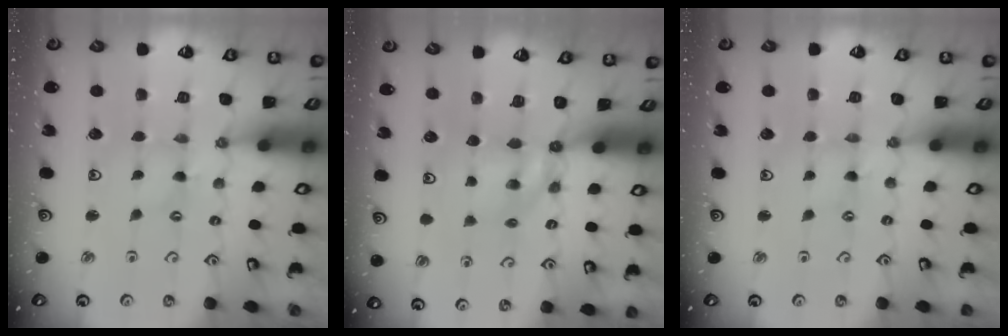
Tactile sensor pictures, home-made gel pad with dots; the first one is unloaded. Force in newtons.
{"total": 5.8, "press": 5.8, "slide": 0.3}
{"total": 0.0}